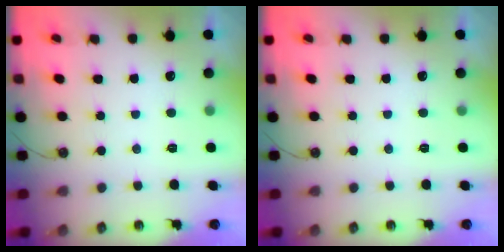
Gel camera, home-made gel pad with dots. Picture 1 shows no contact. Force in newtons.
{"total": 0.0}